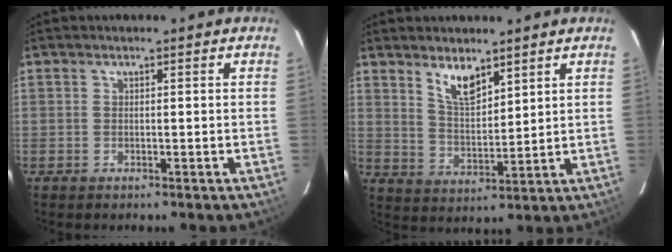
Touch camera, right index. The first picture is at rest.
{"total": 6.7, "force": [4.8, 2.5, 4.1], "torque": [-0.071, 0.001, 0.097]}